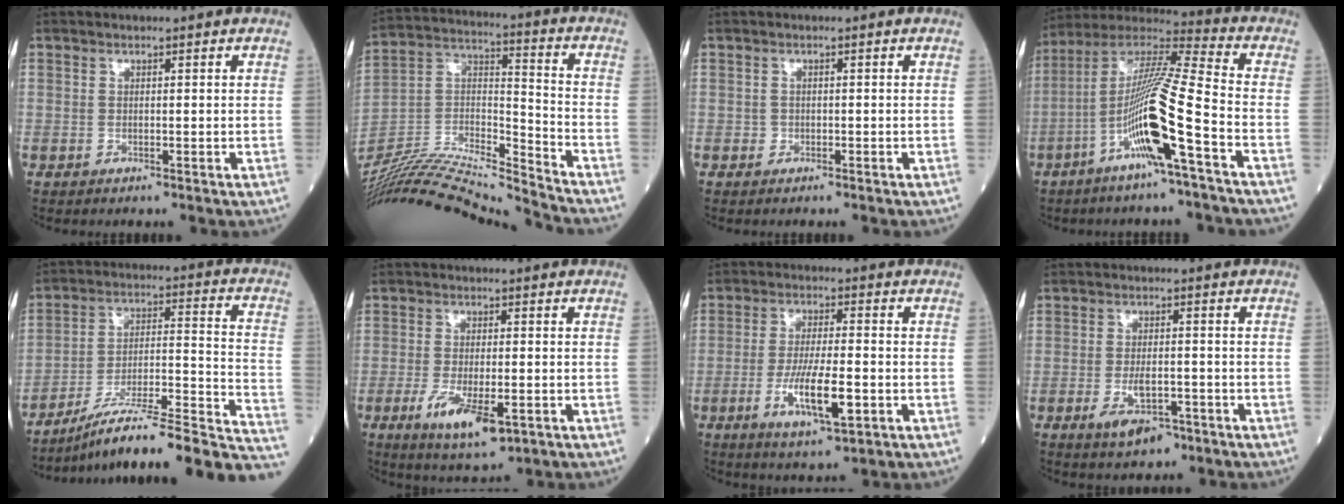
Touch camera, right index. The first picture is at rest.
{"total": 23.5, "force": [-22.3, -0.9, 7.2], "torque": [-0.158, -0.001, -0.382]}
{"total": 0.6, "force": [-0.3, 0.5, -0.1], "torque": [0.001, 0.005, -0.006]}
{"total": 14.8, "force": [-5.5, -0.7, 13.7], "torque": [-0.267, 0.005, -0.108]}
{"total": 24.0, "force": [-19.5, 1.5, 13.8], "torque": [-0.138, 0.020, -0.297]}
{"total": 7.5, "force": [-3.0, 2.1, 6.5], "torque": [-0.125, -0.017, -0.042]}
{"total": 8.8, "force": [-2.8, 1.5, 8.2], "torque": [-0.155, -0.011, -0.048]}
{"total": 4.8, "force": [-2.6, 2.0, 3.4], "torque": [-0.066, -0.002, -0.036]}